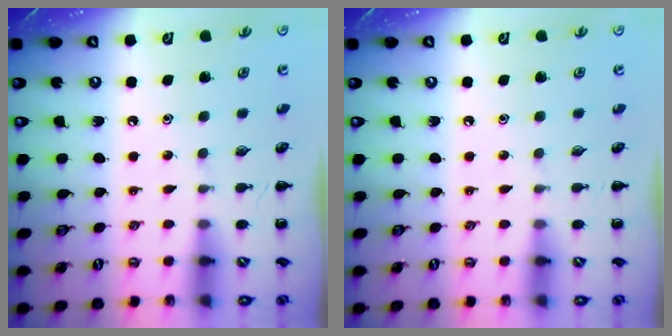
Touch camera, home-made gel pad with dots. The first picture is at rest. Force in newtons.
{"total": 0.0}